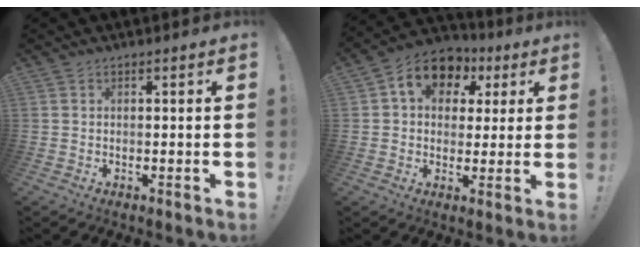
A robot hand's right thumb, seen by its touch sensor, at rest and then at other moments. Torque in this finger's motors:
{"motor_torque": [1.03, 2.34, 0.57, -0.42, 0.01]}